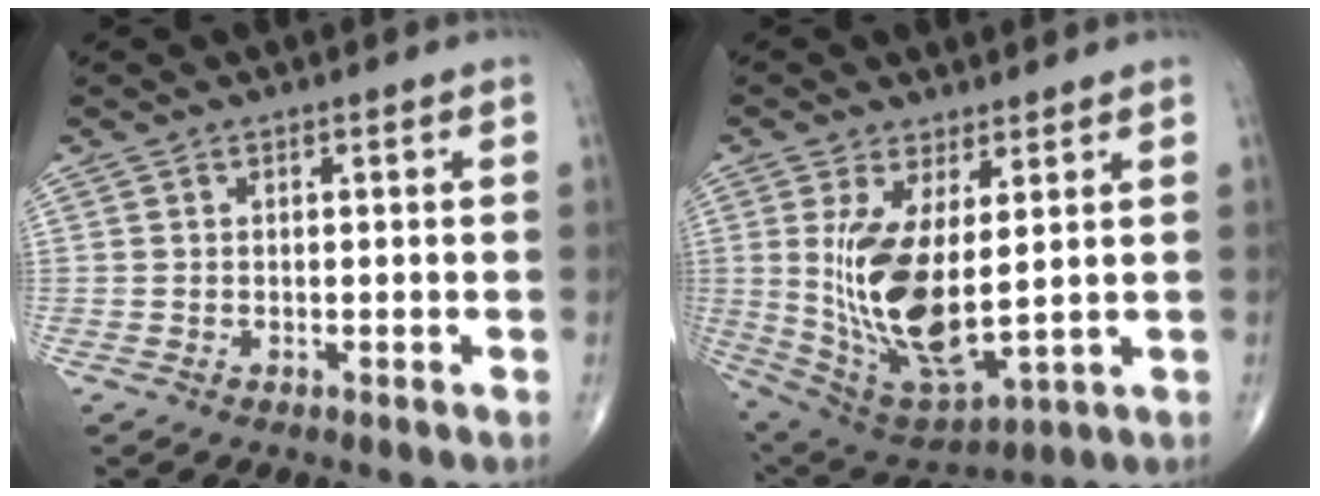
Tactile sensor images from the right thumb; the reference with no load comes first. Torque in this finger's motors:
{"motor_torque": [-0.97, 1.86, 1.51, 0.39, 0.56]}